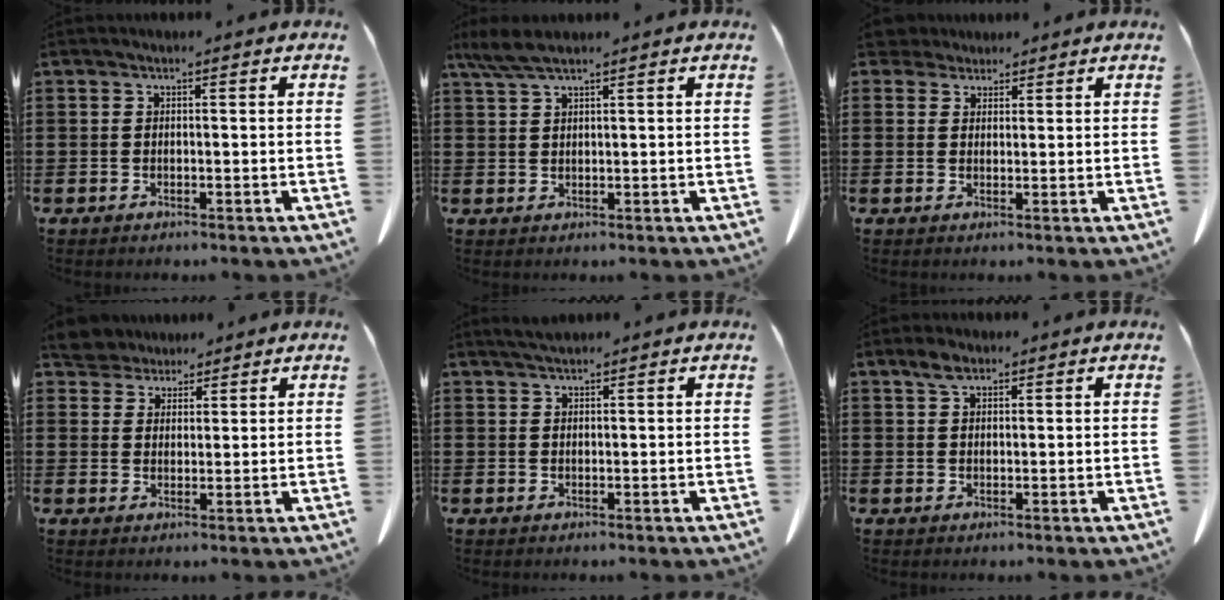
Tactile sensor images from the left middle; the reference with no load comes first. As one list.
[{"total": 3.6, "force": [2.6, 0.4, 2.5], "torque": [-0.053, 0.001, 0.049]}, {"total": 2.8, "force": [2.5, 1.2, 0.4], "torque": [-0.009, 0.003, 0.047]}, {"total": 4.6, "force": [4.3, 1.5, 0.3], "torque": [-0.024, -0.008, 0.082]}, {"total": 1.7, "force": [1.6, 0.3, 0.8], "torque": [-0.018, 0.001, 0.030]}, {"total": 2.5, "force": [1.6, 1.2, 1.5], "torque": [-0.034, 0.006, 0.030]}]